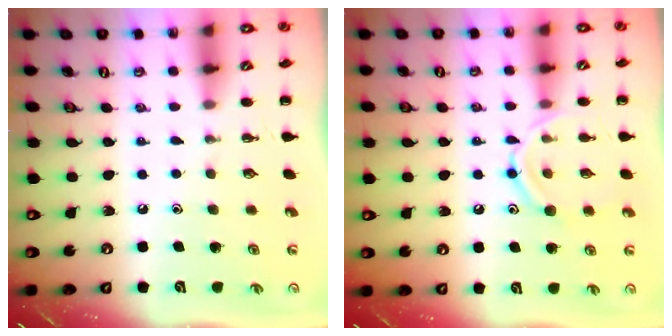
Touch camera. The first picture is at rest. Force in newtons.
{"total": 12.4, "press": 12.4, "slide": 1.2}